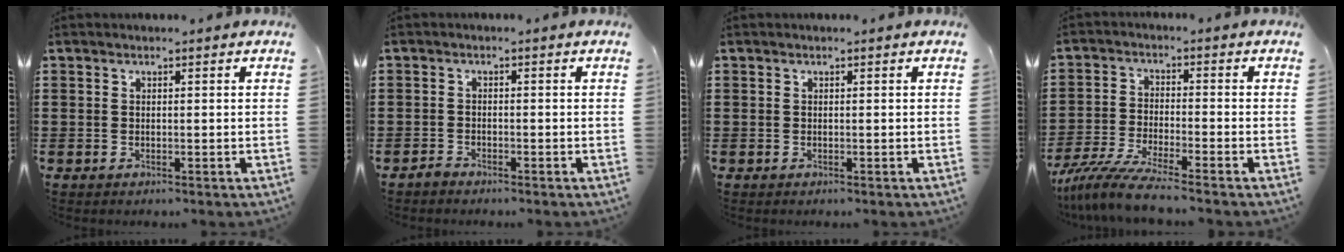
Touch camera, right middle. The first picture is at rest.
{"total": 1.2, "force": [-1.1, 0.3, 0.3], "torque": [-0.010, -0.002, -0.021]}
{"total": 0.0}
{"total": 6.8, "force": [-6.0, -0.2, 3.3], "torque": [-0.083, -0.019, -0.119]}